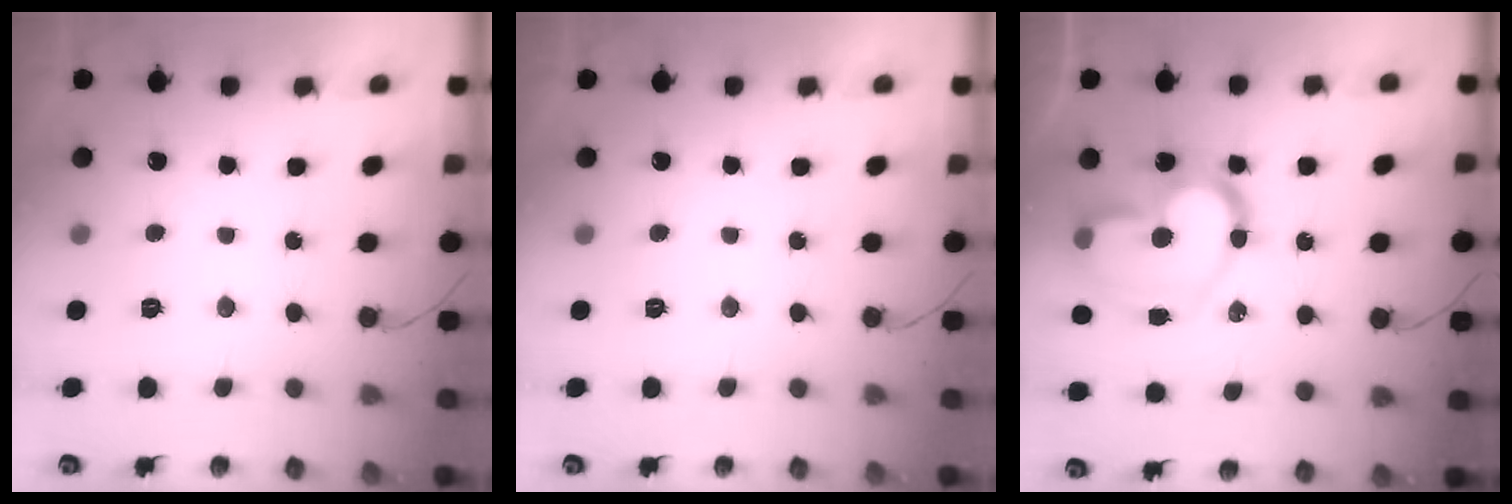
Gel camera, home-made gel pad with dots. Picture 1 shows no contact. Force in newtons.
{"total": 0.0}
{"total": 18.5, "press": 18.4, "slide": 1.6}